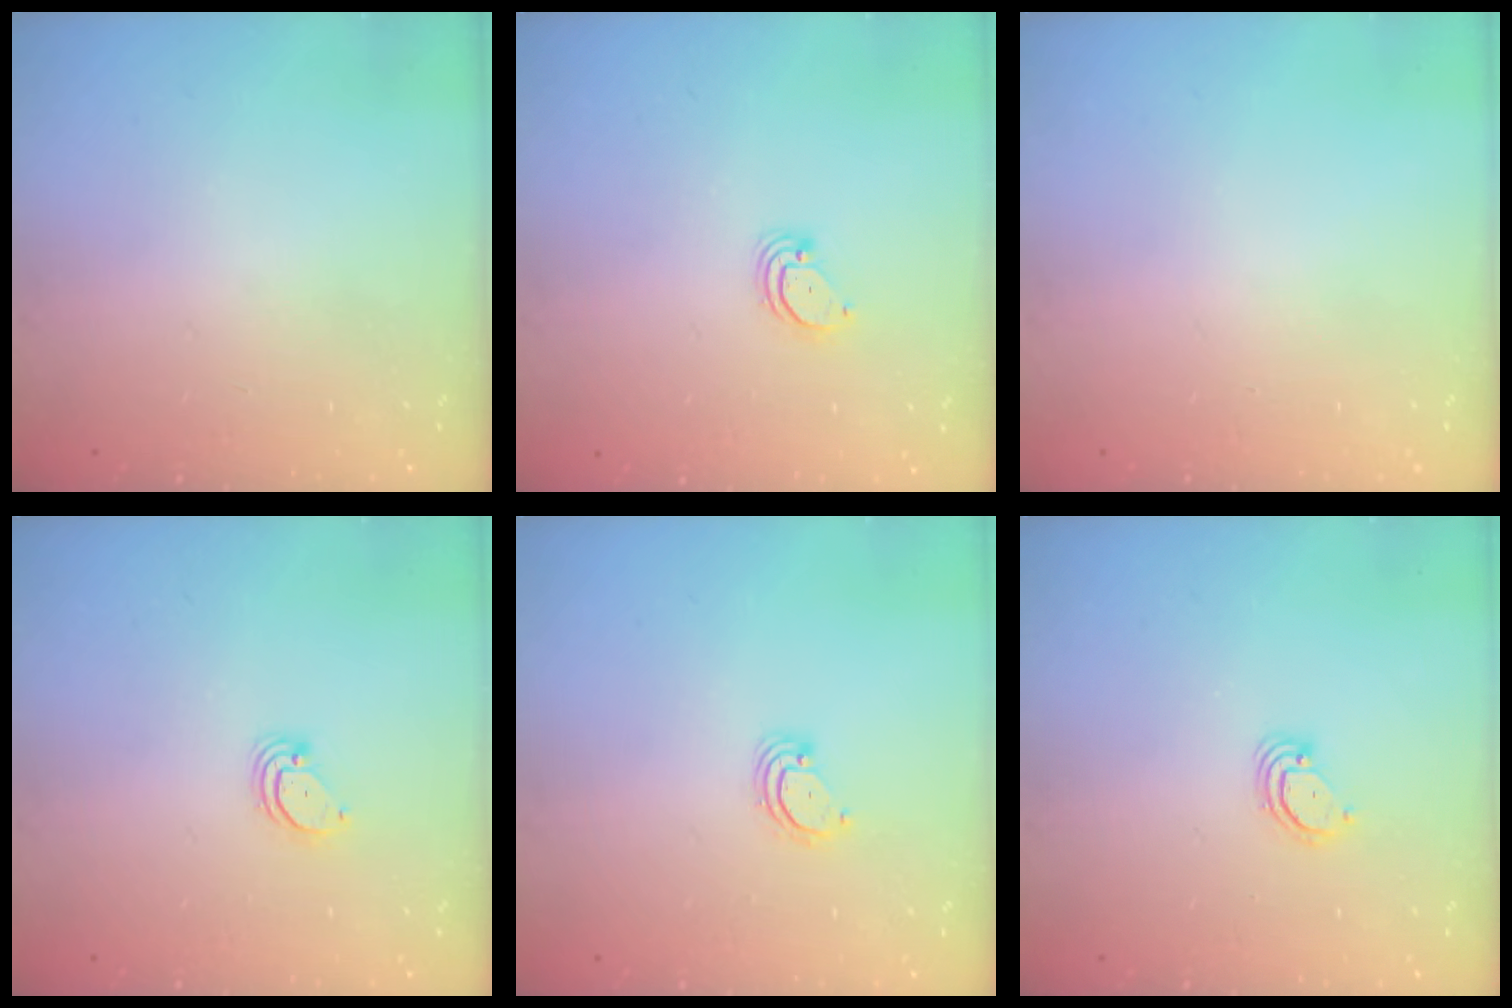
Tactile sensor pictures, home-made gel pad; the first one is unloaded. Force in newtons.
{"total": 2.0, "press": 2.0, "slide": 0.1}
{"total": 0.0}
{"total": 2.0, "press": 2.0, "slide": 0.1}
{"total": 2.9, "press": 2.9, "slide": 0.3}
{"total": 2.8, "press": 2.8, "slide": 0.3}